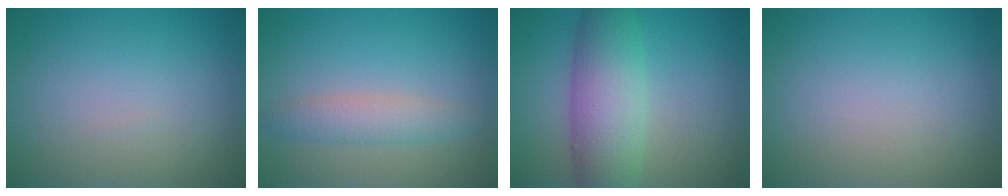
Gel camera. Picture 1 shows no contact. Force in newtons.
{"total": 2.4, "press": 2.4, "slide": 0.1}
{"total": 7.1, "press": 7.1, "slide": 0.2}
{"total": 0.0}